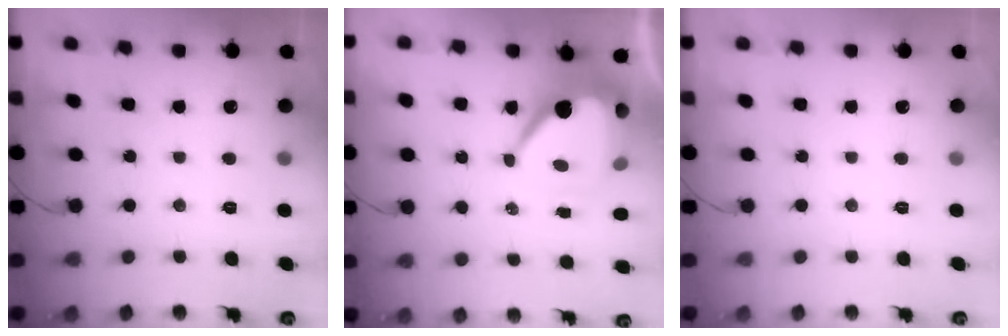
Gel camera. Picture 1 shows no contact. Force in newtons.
{"total": 11.5, "press": 11.5, "slide": 1.0}
{"total": 0.0}